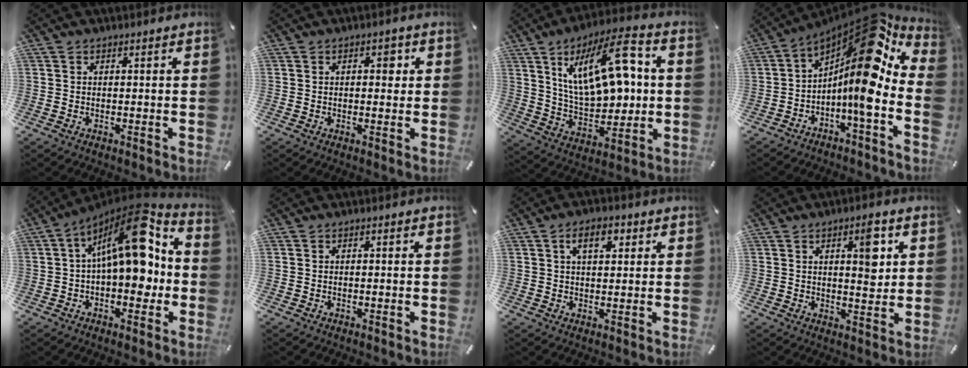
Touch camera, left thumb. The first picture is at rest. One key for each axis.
{"total": 2.9, "fx": 0.6, "fy": 1.7, "fz": 2.2, "tx": -0.022, "ty": 0.000, "tz": 0.001}
{"total": 21.8, "fx": 7.1, "fy": 11.2, "fz": 17.3, "tx": -0.292, "ty": -0.016, "tz": 0.114}
{"total": 15.7, "fx": 3.9, "fy": 4.1, "fz": 14.7, "tx": -0.234, "ty": -0.076, "tz": 0.055}
{"total": 17.8, "fx": 4.3, "fy": 8.6, "fz": 15.0, "tx": -0.224, "ty": -0.038, "tz": 0.067}
{"total": 0.0}
{"total": 5.8, "fx": 2.3, "fy": 2.9, "fz": 4.4, "tx": -0.070, "ty": -0.002, "tz": 0.034}
{"total": 8.3, "fx": 3.0, "fy": 3.5, "fz": 6.9, "tx": -0.083, "ty": -0.014, "tz": 0.040}